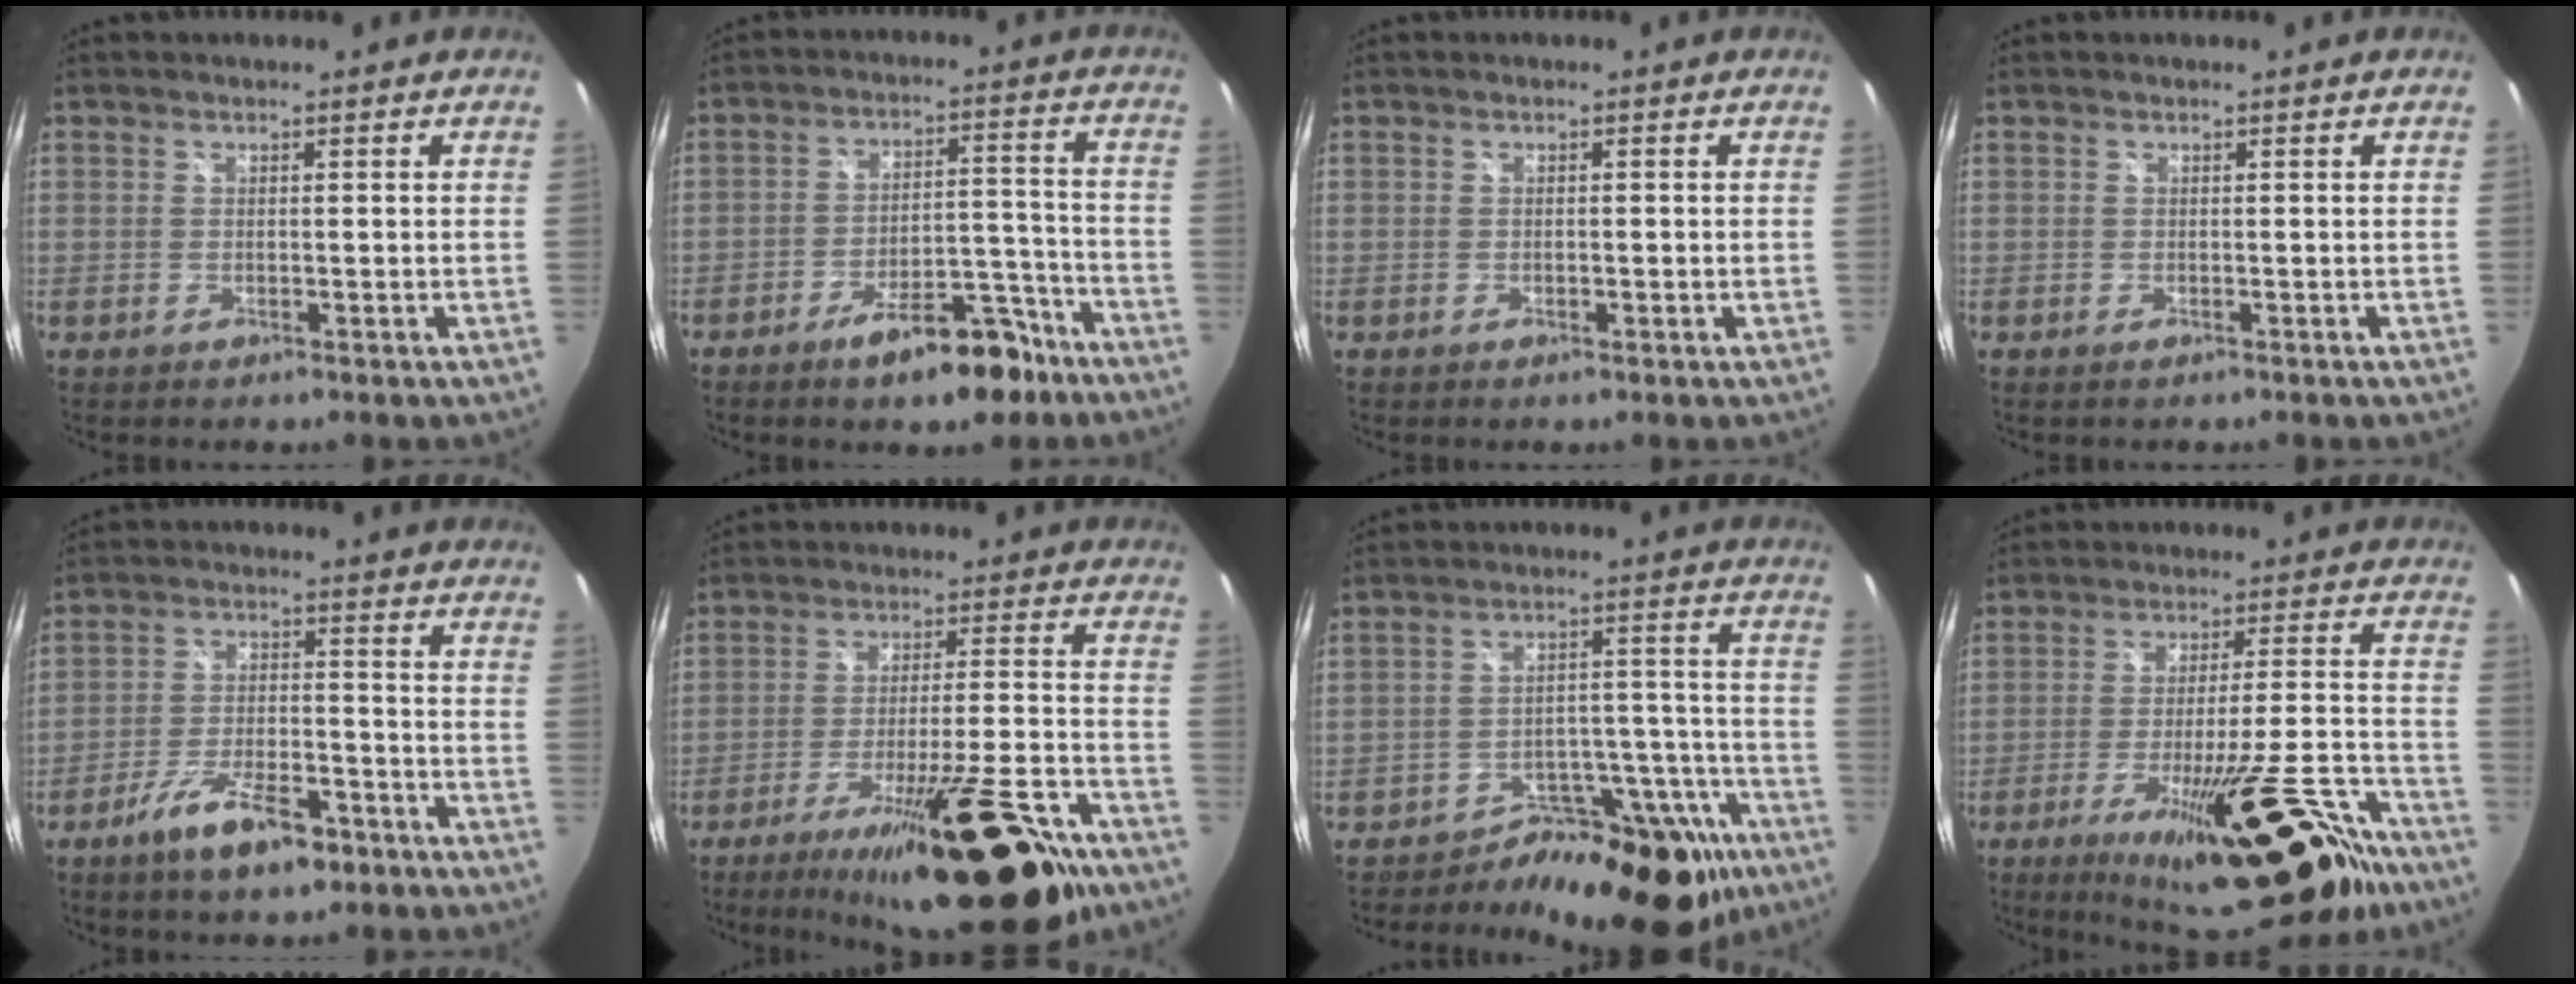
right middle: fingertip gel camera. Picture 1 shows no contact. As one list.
[{"total": 11.4, "force": [-8.0, 4.3, 7.0], "torque": [-0.113, 0.019, -0.111]}, {"total": 1.0, "force": [-0.2, 0.4, 0.9], "torque": [-0.012, 0.000, -0.005]}, {"total": 0.0}, {"total": 10.2, "force": [-6.7, 3.5, 6.8], "torque": [-0.140, -0.006, -0.112]}, {"total": 22.7, "force": [-16.3, 4.6, 15.1], "torque": [-0.241, -0.036, -0.237]}, {"total": 18.1, "force": [-13.8, 7.8, 8.6], "torque": [-0.089, 0.028, -0.184]}, {"total": 24.1, "force": [-17.0, 5.9, 16.0], "torque": [-0.247, -0.029, -0.237]}]